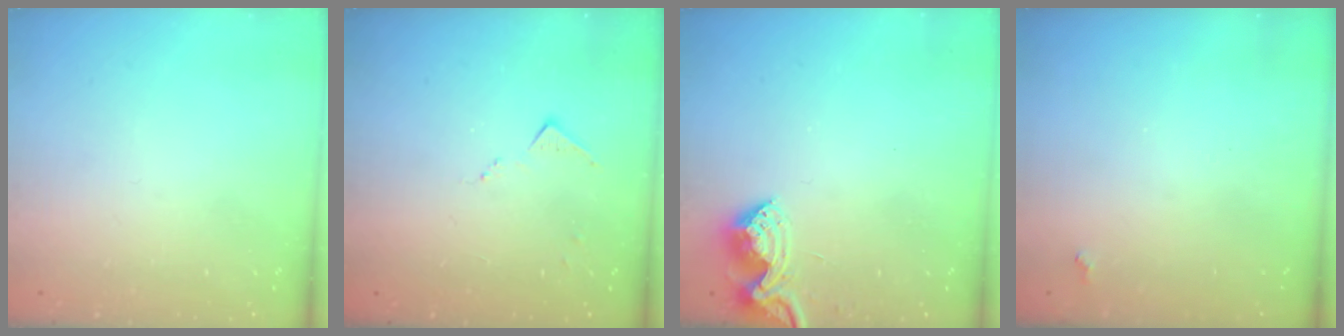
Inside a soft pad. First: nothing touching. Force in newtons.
{"total": 6.4, "press": 6.3, "slide": 0.8}
{"total": 8.9, "press": 8.9, "slide": 0.4}
{"total": 2.0, "press": 2.0, "slide": 0.5}